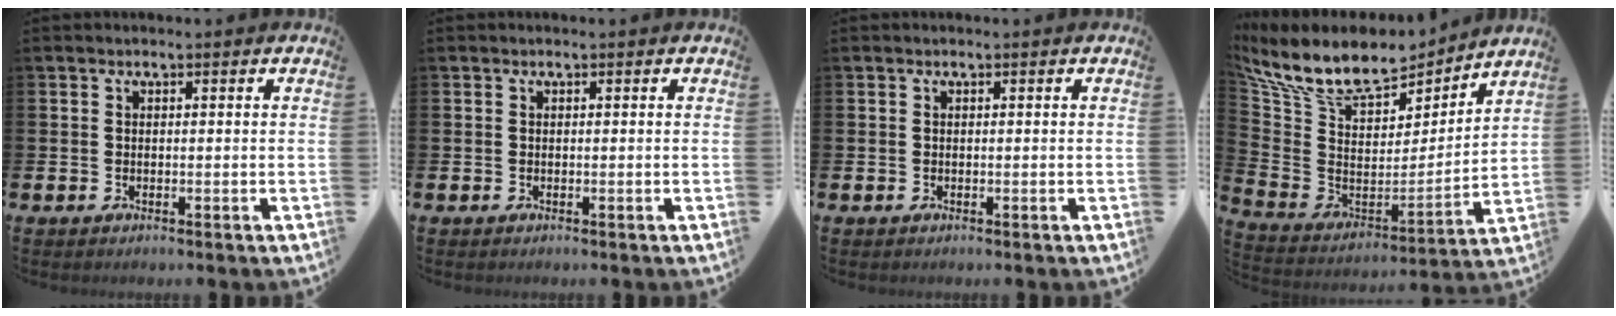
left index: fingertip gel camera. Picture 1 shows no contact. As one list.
[{"total": 0.0}, {"total": 0.0}, {"total": 11.5, "force": [9.4, 4.6, 4.8], "torque": [-0.136, -0.056, 0.170]}]